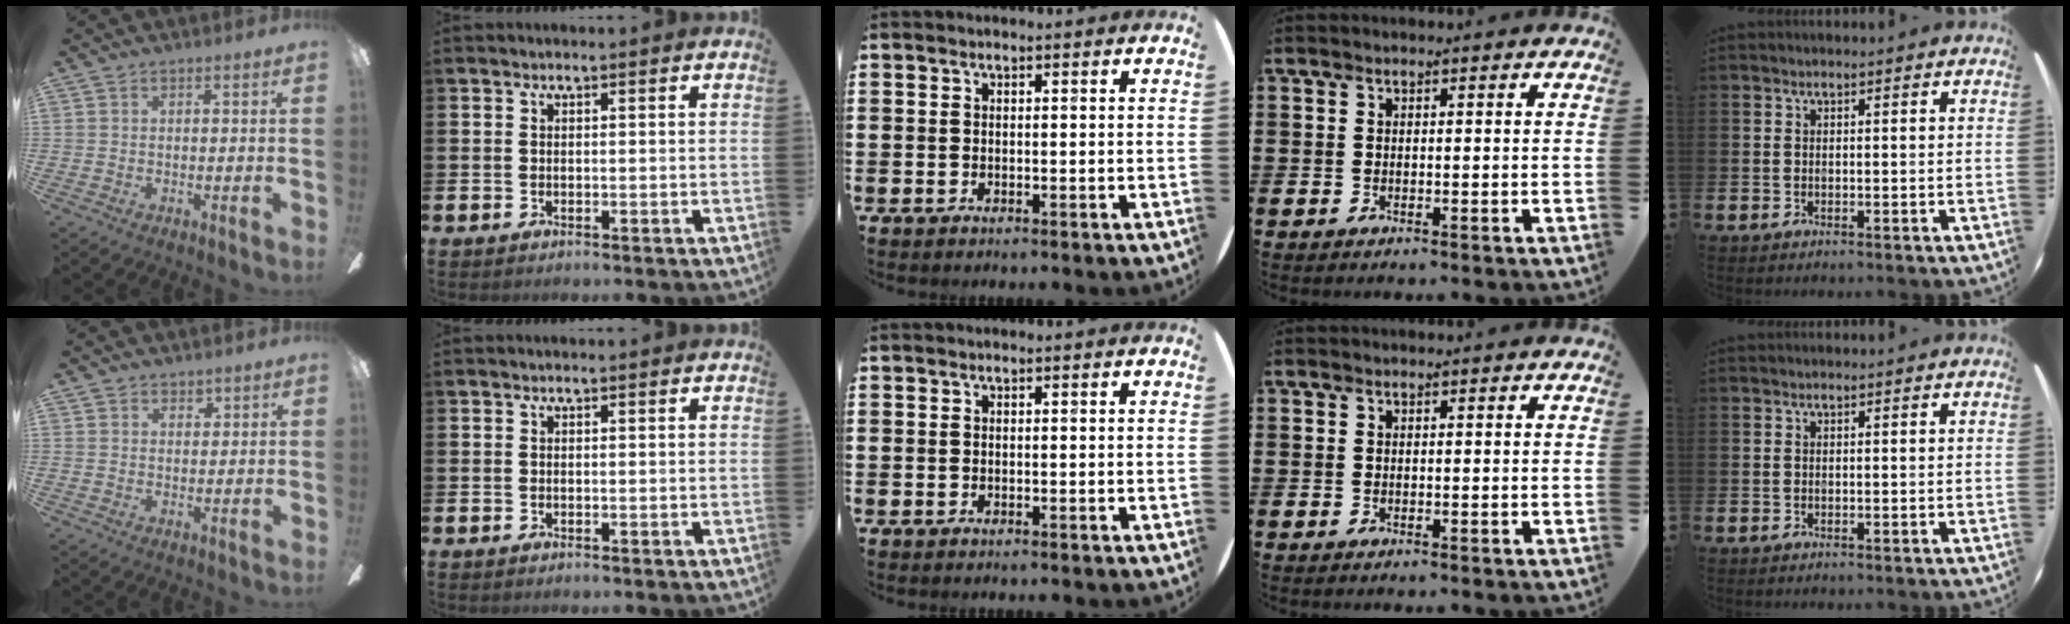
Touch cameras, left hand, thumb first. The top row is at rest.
{"thumb": {"total": 2.5, "force": [2.0, 1.4, 0.1], "torque": [0.000, -0.009, 0.039]}}